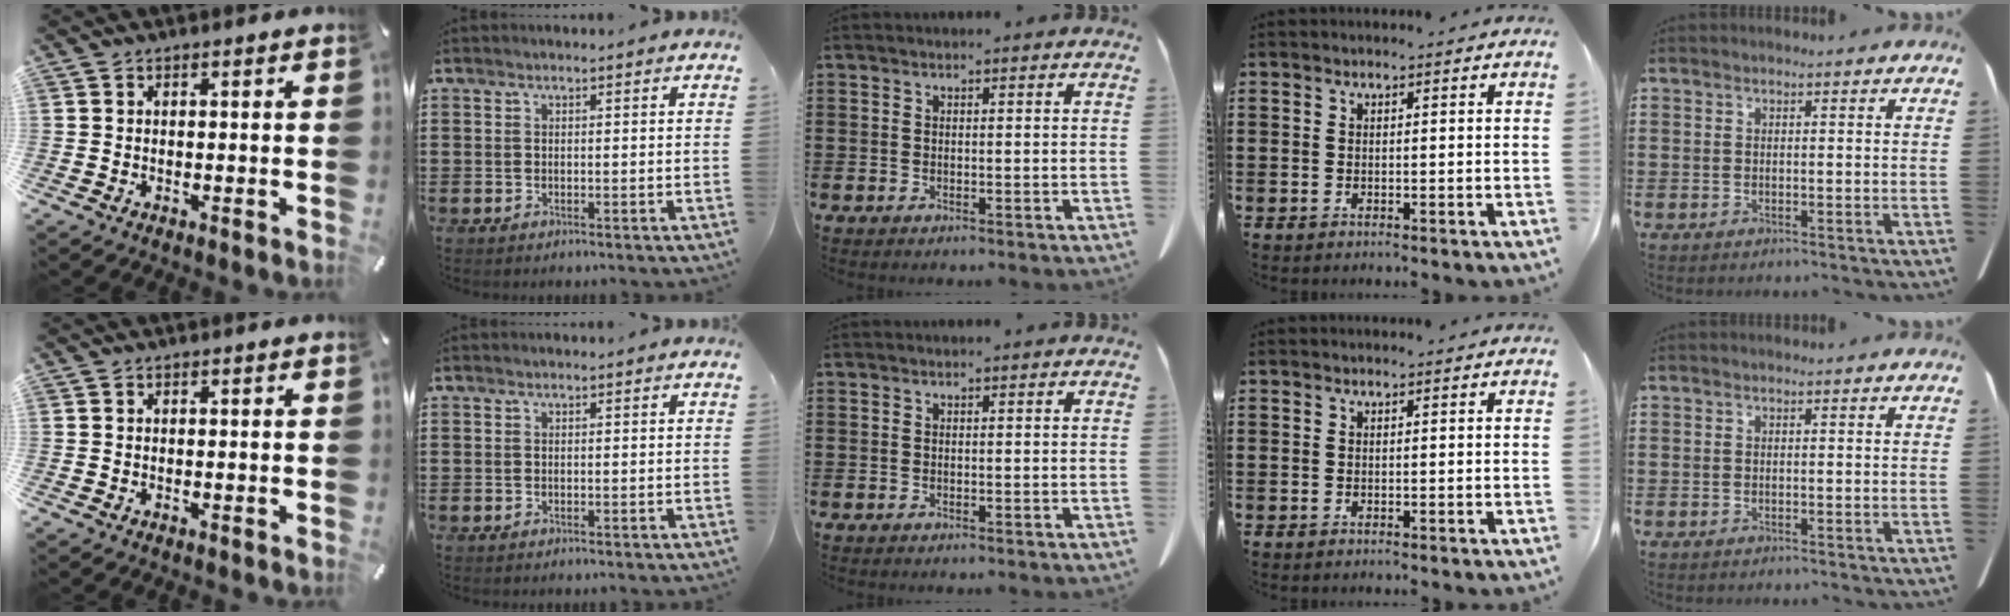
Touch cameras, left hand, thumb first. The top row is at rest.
{}